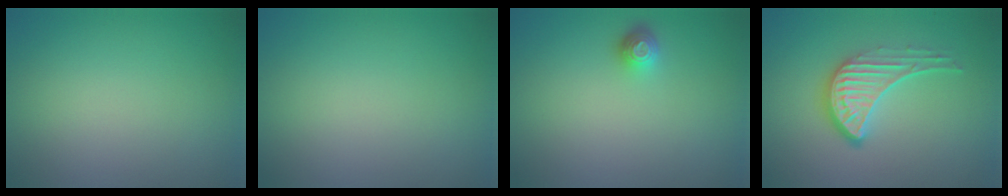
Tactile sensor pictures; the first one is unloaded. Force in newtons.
{"total": 0.0}
{"total": 1.3, "press": 1.1, "slide": 0.8}
{"total": 4.5, "press": 3.3, "slide": 3.1}